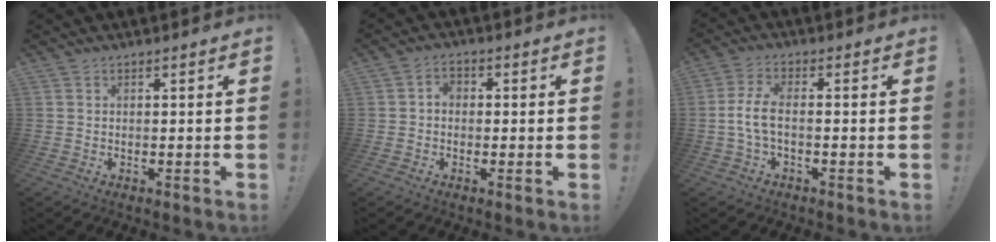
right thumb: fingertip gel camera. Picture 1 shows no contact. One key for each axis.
{"total": 2.8, "fx": -0.9, "fy": 1.9, "fz": 1.9, "tx": -0.041, "ty": 0.014, "tz": -0.016}
{"total": 6.4, "fx": -1.2, "fy": 2.4, "fz": 5.8, "tx": -0.125, "ty": -0.004, "tz": -0.023}